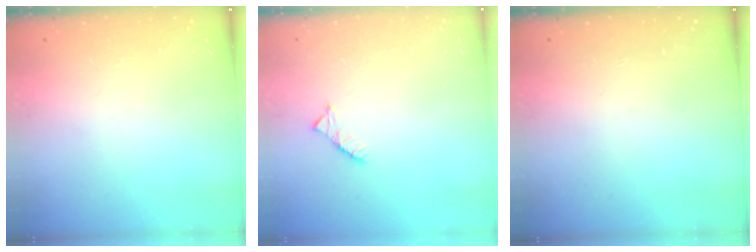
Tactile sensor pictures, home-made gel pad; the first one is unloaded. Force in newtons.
{"total": 2.6, "press": 2.6, "slide": 0.4}
{"total": 0.0}